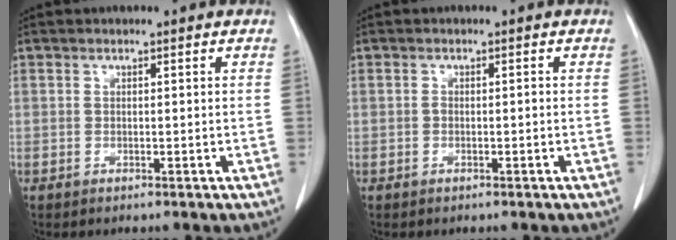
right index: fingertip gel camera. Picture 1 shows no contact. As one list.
[{"total": 0.6, "force": [-0.2, 0.3, 0.5], "torque": [-0.008, 0.002, -0.004]}]